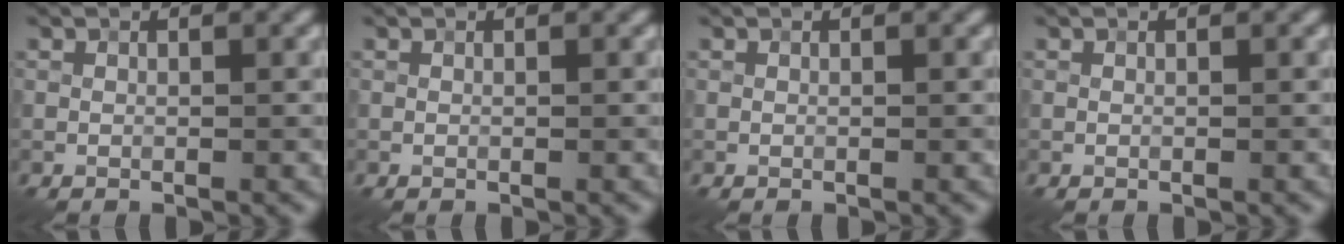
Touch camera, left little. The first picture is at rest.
{"total": 0.0}
{"total": 0.0}
{"total": 0.0}